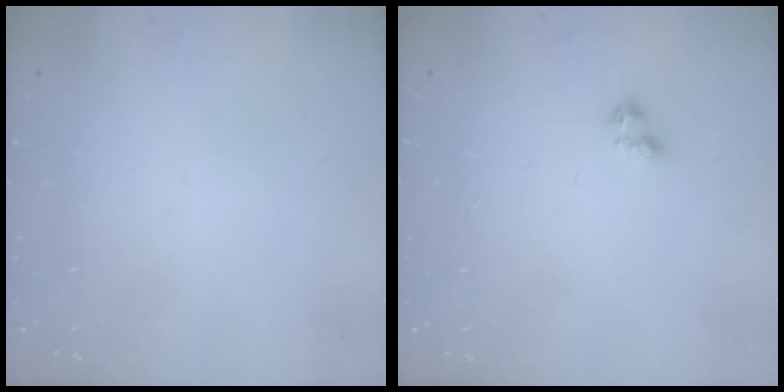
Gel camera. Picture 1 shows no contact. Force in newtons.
{"total": 2.0, "press": 2.0, "slide": 0.2}